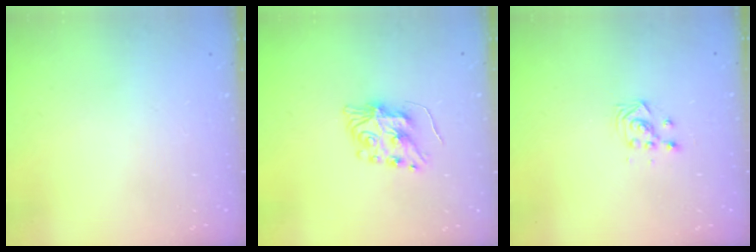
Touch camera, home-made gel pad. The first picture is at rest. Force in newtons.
{"total": 8.2, "press": 8.2, "slide": 0.7}
{"total": 2.9, "press": 2.9, "slide": 0.3}